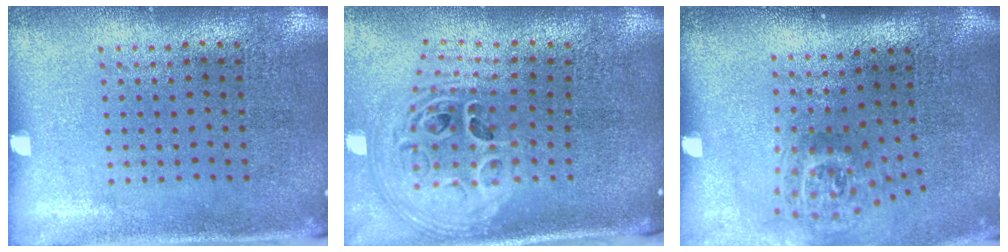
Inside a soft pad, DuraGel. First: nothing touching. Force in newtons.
{"total": 3.0, "press": 2.0, "slide": 2.2}
{"total": 1.8, "press": 1.2, "slide": 1.4}